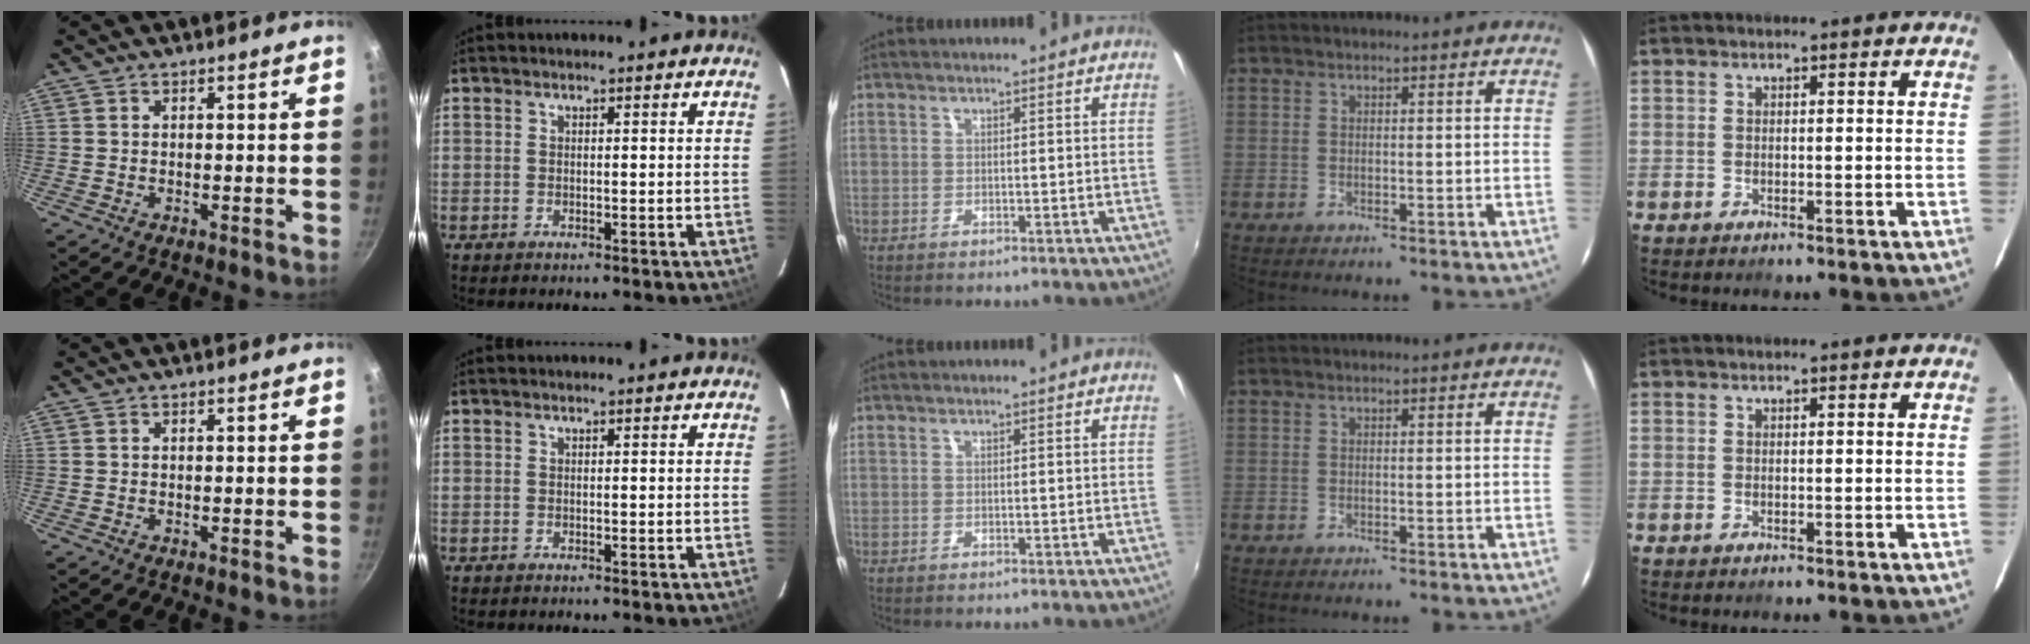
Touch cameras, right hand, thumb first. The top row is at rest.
{}